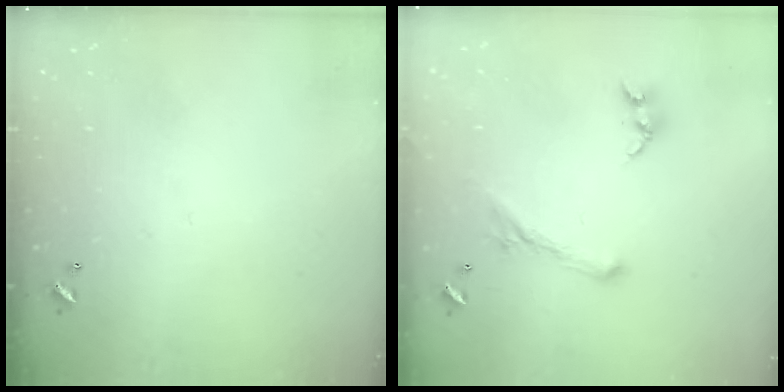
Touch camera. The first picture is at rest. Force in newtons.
{"total": 0.0}